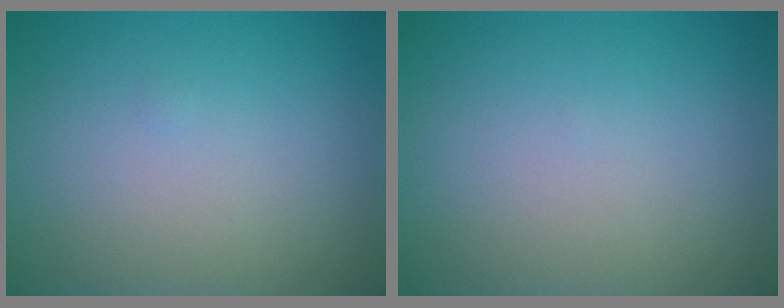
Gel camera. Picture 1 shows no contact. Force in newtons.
{"total": 0.0}